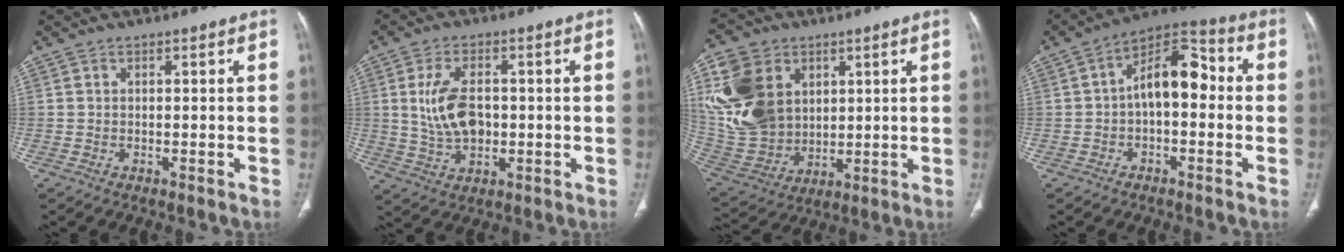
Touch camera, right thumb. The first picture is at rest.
{"total": 9.3, "force": [0.4, 5.6, 7.4], "torque": [-0.136, 0.002, 0.016]}
{"total": 21.1, "force": [5.8, 16.0, 12.6], "torque": [-0.258, -0.006, 0.130]}
{"total": 11.7, "force": [-0.1, 6.4, 9.8], "torque": [-0.130, 0.044, -0.014]}